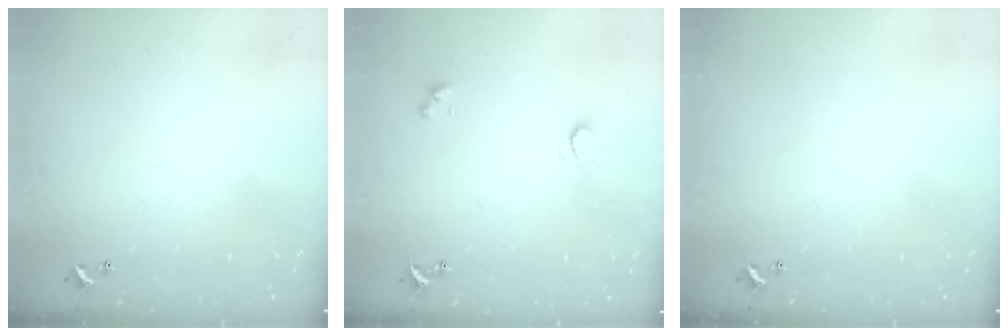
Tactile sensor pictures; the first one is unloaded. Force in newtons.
{"total": 1.9, "press": 1.9, "slide": 0.5}
{"total": 0.0}